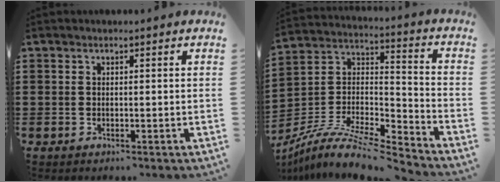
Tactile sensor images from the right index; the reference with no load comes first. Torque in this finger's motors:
{"motor_torque": [1.01, 1.04, -0.60, -0.02]}